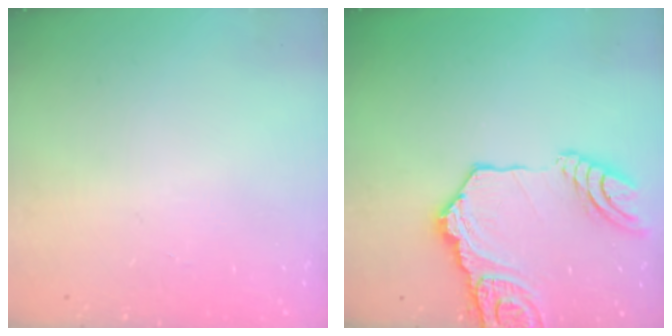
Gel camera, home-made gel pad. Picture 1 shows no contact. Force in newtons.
{"total": 20.6, "press": 20.4, "slide": 2.7}